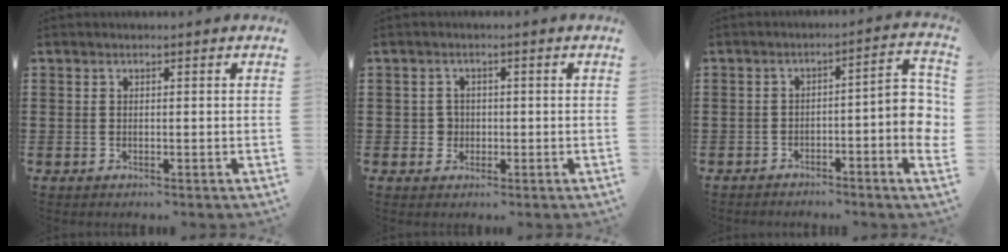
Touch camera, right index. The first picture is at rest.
{"total": 2.1, "force": [-0.3, 2.0, 0.6], "torque": [-0.019, 0.008, -0.008]}
{"total": 5.6, "force": [-2.7, 0.9, 4.9], "torque": [-0.072, -0.002, -0.052]}